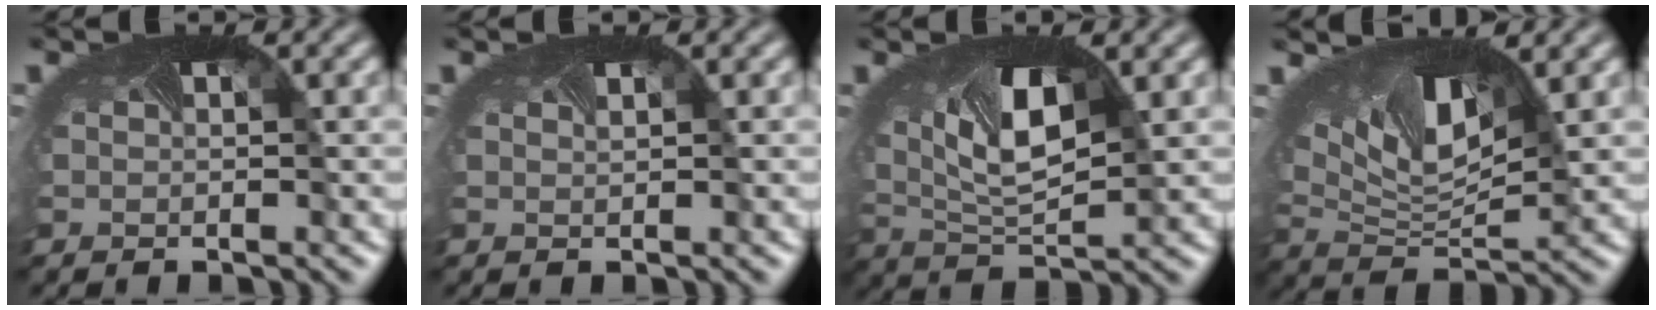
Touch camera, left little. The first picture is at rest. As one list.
[{"total": 0.0}, {"total": 7.1, "force": [1.5, 3.6, 6.0], "torque": [-0.123, -0.014, 0.024]}, {"total": 10.4, "force": [4.1, 4.7, 8.4], "torque": [-0.168, -0.003, 0.070]}]